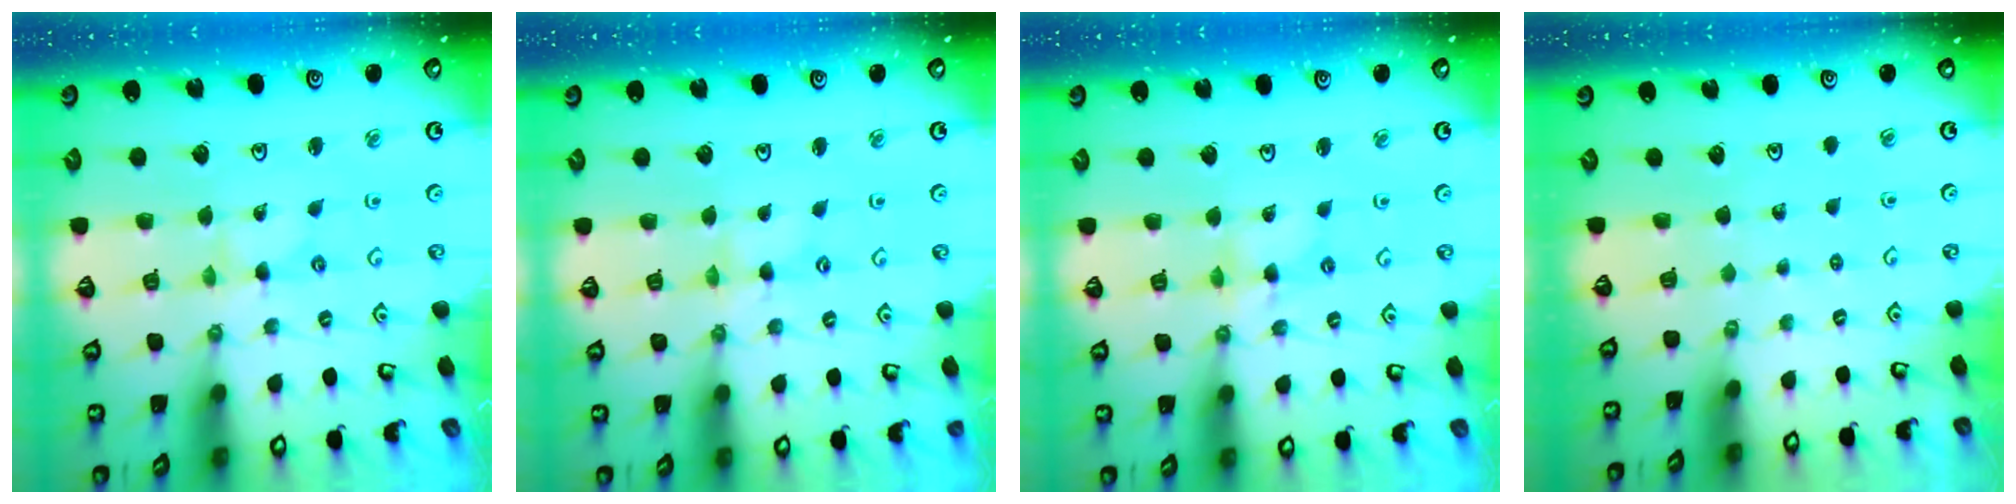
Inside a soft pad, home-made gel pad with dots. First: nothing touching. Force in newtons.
{"total": 1.1, "press": 1.1, "slide": 0.1}
{"total": 2.7, "press": 2.7, "slide": 0.2}
{"total": 0.0}